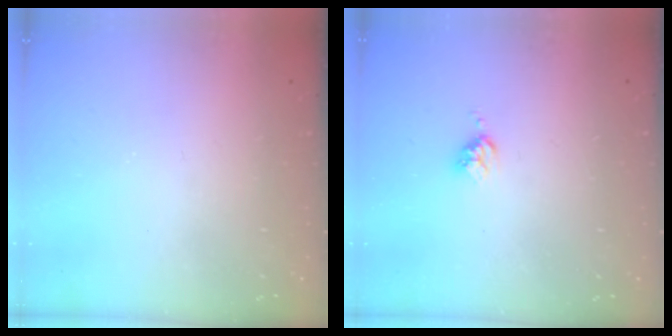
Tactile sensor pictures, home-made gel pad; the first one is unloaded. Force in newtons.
{"total": 3.7, "press": 3.6, "slide": 0.5}